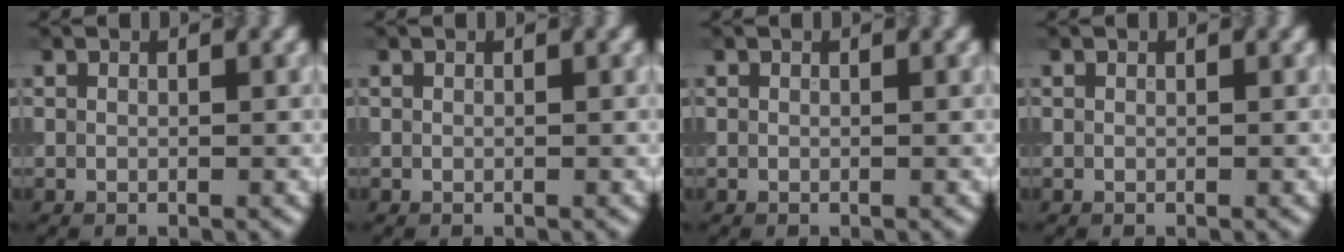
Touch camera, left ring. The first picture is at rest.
{"total": 0.0}
{"total": 0.0}
{"total": 0.0}